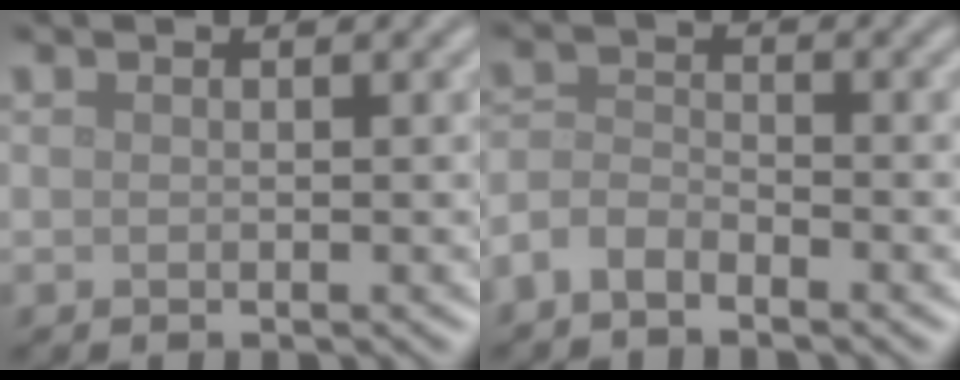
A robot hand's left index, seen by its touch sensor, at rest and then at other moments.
{"total": 2.6, "force": [-2.0, 1.1, 1.2], "torque": [-0.025, 0.005, -0.051]}